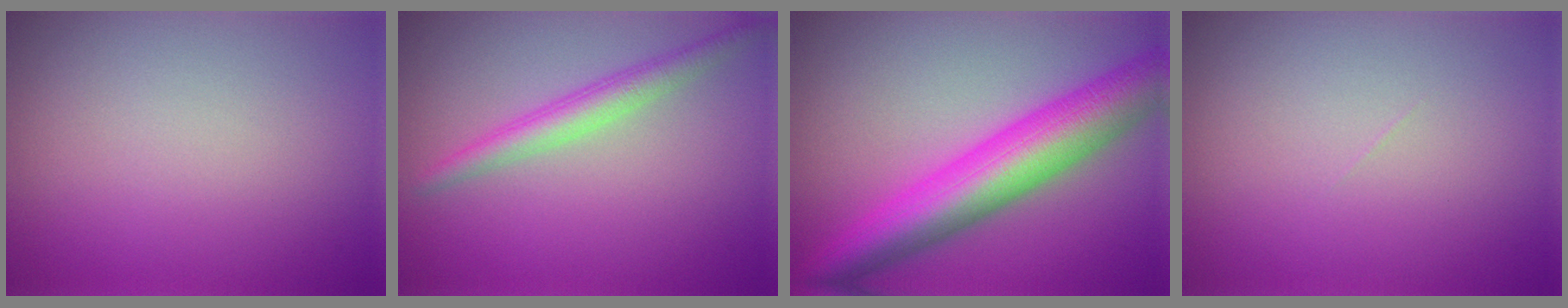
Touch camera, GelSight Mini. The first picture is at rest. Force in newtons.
{"total": 2.9, "press": 2.9, "slide": 0.2}
{"total": 9.5, "press": 9.5, "slide": 0.2}
{"total": 0.0}